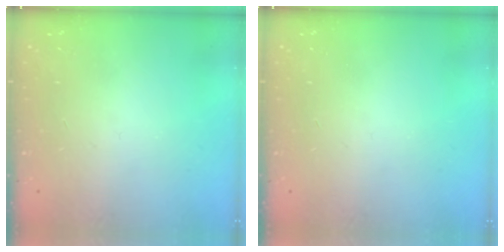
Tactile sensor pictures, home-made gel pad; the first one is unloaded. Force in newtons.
{"total": 0.0}